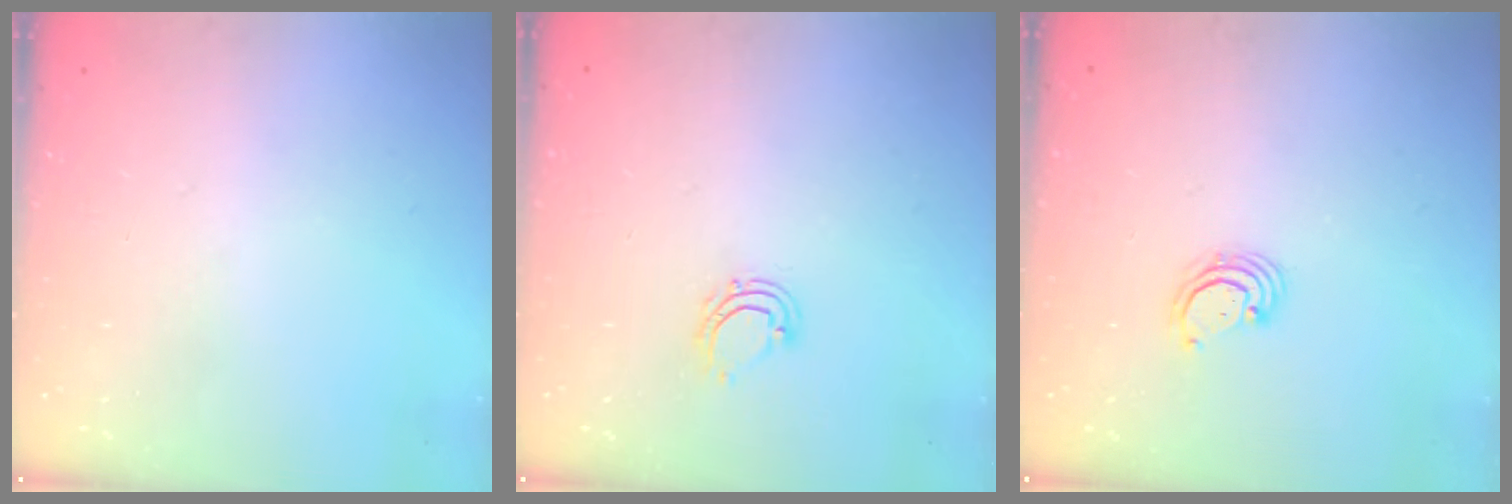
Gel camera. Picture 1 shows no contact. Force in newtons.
{"total": 6.0, "press": 5.9, "slide": 1.0}
{"total": 2.8, "press": 2.8, "slide": 0.3}